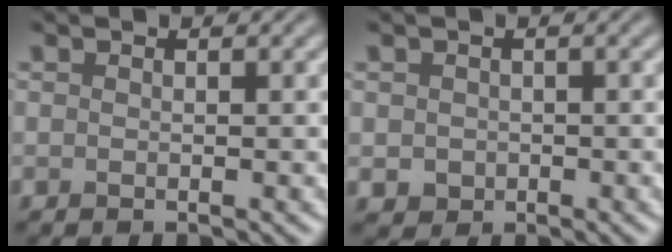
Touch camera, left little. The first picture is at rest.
{"total": 1.5, "force": [-0.2, 1.4, 0.5], "torque": [-0.010, -0.007, -0.006]}